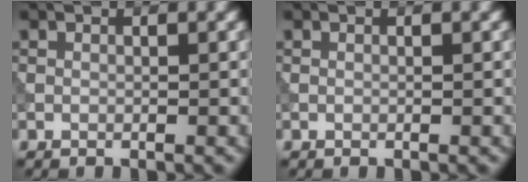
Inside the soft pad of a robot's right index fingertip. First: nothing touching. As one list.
[{"total": 0.0}]